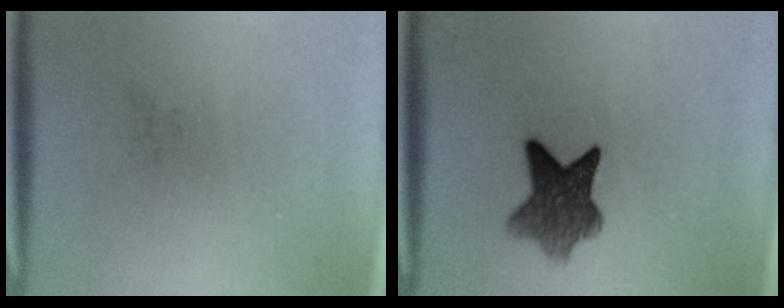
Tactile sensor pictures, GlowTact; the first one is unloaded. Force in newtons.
{"total": 7.2}